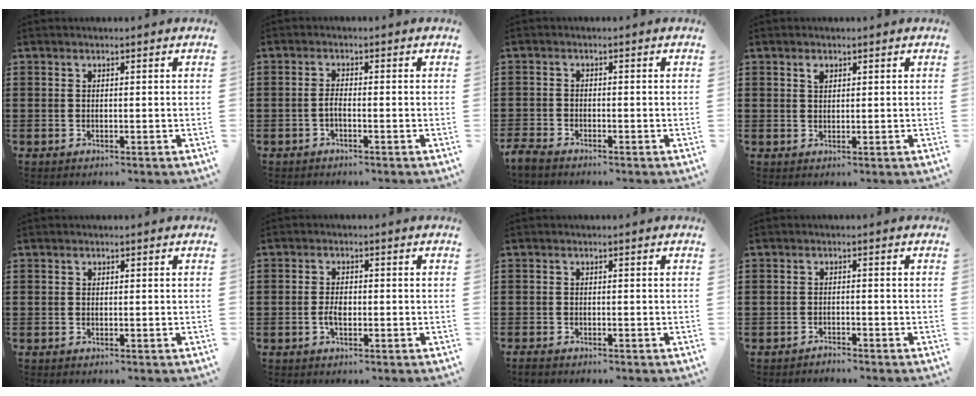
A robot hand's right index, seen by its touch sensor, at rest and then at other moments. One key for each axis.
{"total": 1.5, "fx": -0.9, "fy": 0.2, "fz": 1.1, "tx": -0.029, "ty": -0.003, "tz": -0.019}
{"total": 2.0, "fx": -1.9, "fy": 0.4, "fz": 0.3, "tx": -0.016, "ty": 0.000, "tz": -0.042}
{"total": 1.3, "fx": 0.8, "fy": 0.8, "fz": 0.7, "tx": -0.009, "ty": 0.000, "tz": 0.013}
{"total": 0.0}
{"total": 2.3, "fx": -0.6, "fy": 1.1, "fz": 1.9, "tx": -0.043, "ty": 0.001, "tz": -0.014}
{"total": 0.7, "fx": -0.7, "fy": 0.3, "fz": 0.1, "tx": -0.004, "ty": -0.002, "tz": -0.013}
{"total": 1.4, "fx": -1.3, "fy": 0.1, "fz": -0.1, "tx": -0.002, "ty": 0.005, "tz": -0.030}